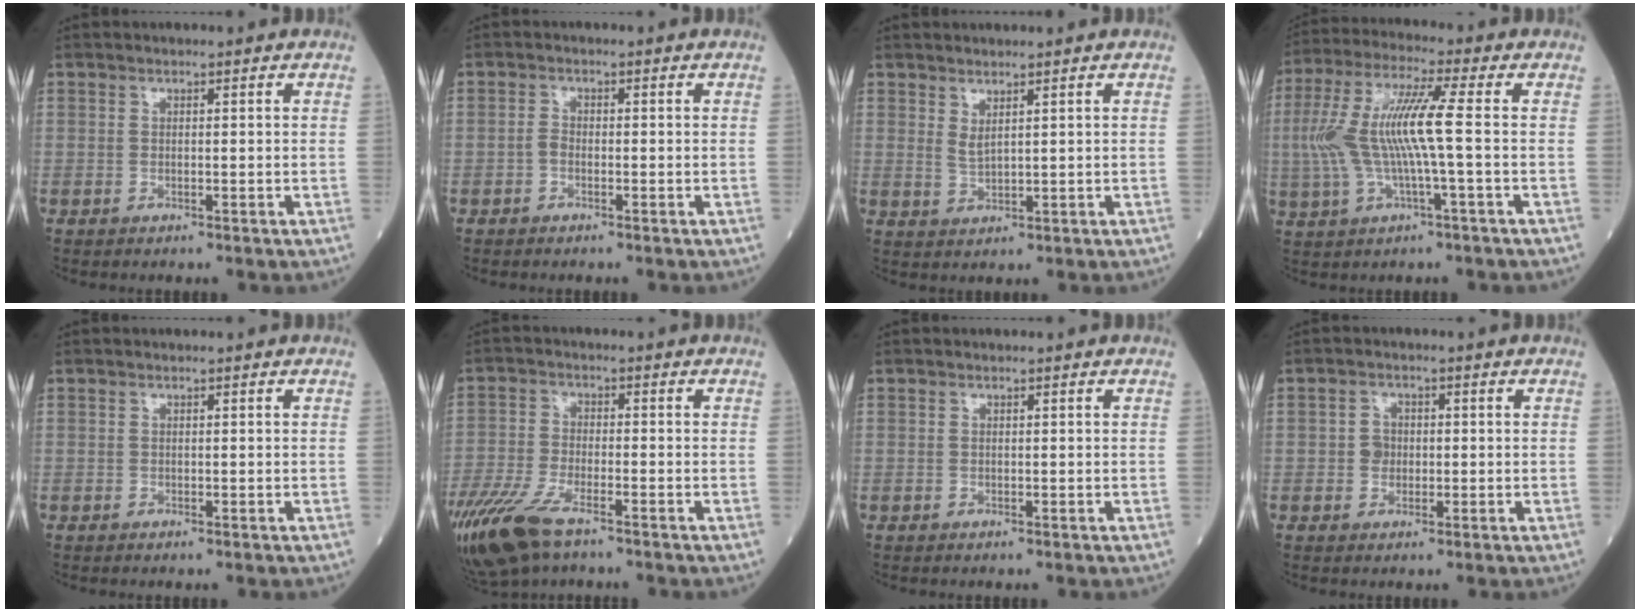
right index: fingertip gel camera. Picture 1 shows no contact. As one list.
[{"total": 1.1, "force": [-0.6, 0.6, 0.8], "torque": [-0.015, 0.002, -0.012]}, {"total": 2.0, "force": [1.2, 0.3, 1.5], "torque": [-0.038, -0.007, 0.031]}, {"total": 11.4, "force": [-0.3, 0.6, 11.3], "torque": [-0.245, 0.017, -0.011]}, {"total": 0.0}, {"total": 11.0, "force": [-7.7, 3.4, 7.2], "torque": [-0.150, -0.024, -0.145]}, {"total": 0.0}, {"total": 2.3, "force": [-0.2, 2.1, 1.1], "torque": [-0.015, 0.005, -0.005]}]